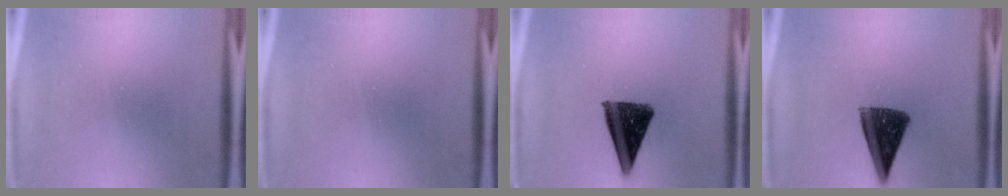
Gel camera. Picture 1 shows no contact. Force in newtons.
{"total": 0.0}
{"total": 11.6}
{"total": 10.4}